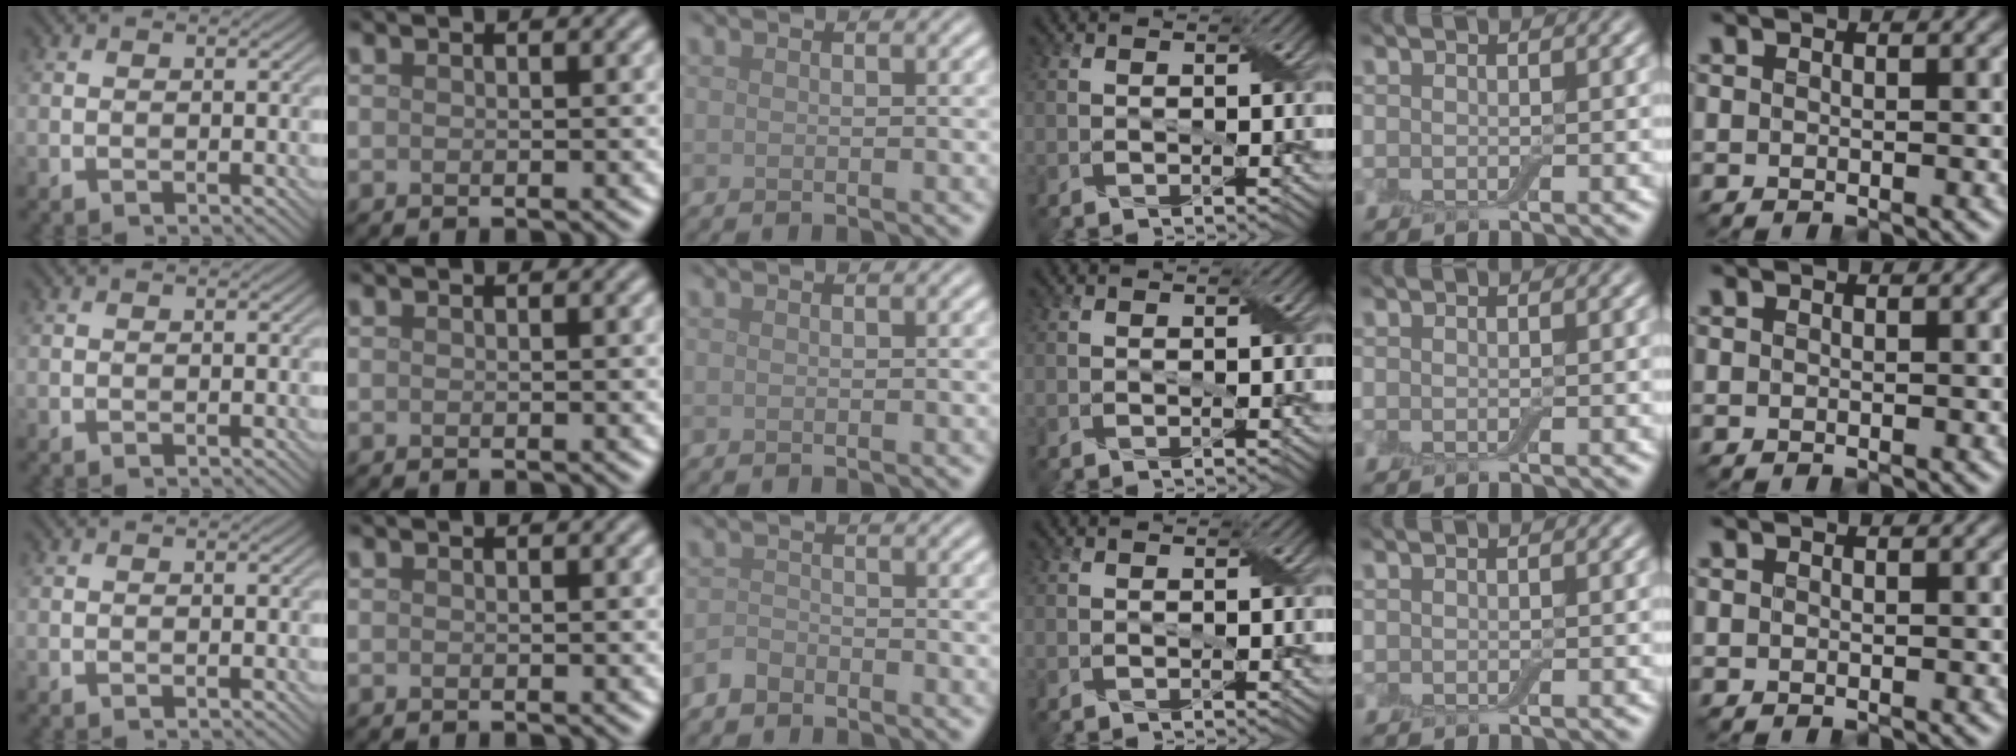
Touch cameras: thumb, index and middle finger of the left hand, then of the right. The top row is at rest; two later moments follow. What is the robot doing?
{"motion": "fold", "object": "aluminum foil"}